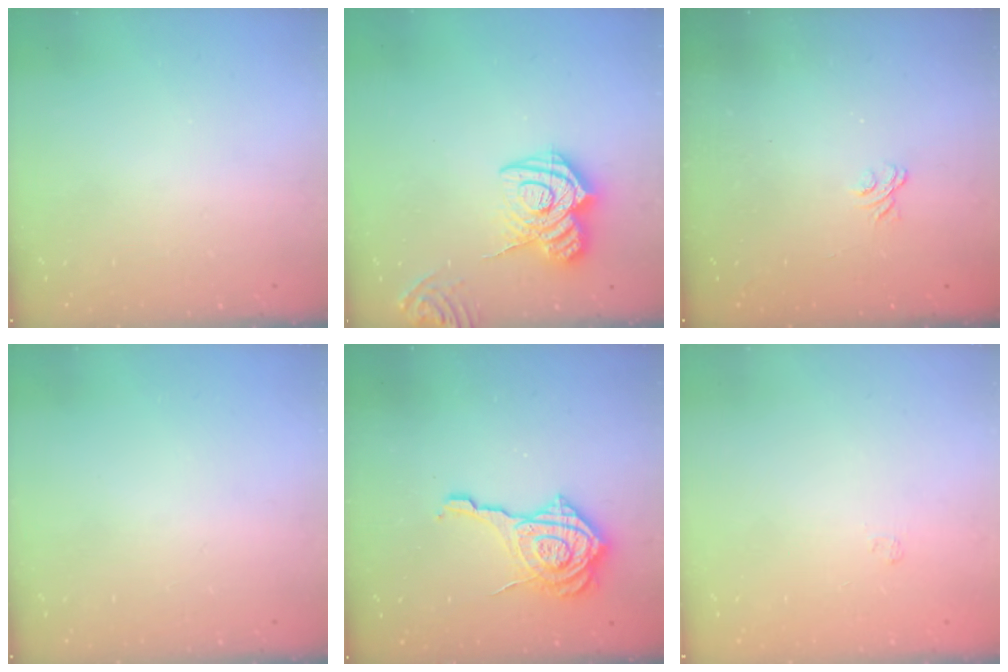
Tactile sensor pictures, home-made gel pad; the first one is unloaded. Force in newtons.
{"total": 16.0, "press": 15.9, "slide": 1.7}
{"total": 1.9, "press": 1.5, "slide": 1.1}
{"total": 0.0}
{"total": 13.9, "press": 13.8, "slide": 1.7}
{"total": 1.7, "press": 1.2, "slide": 1.1}